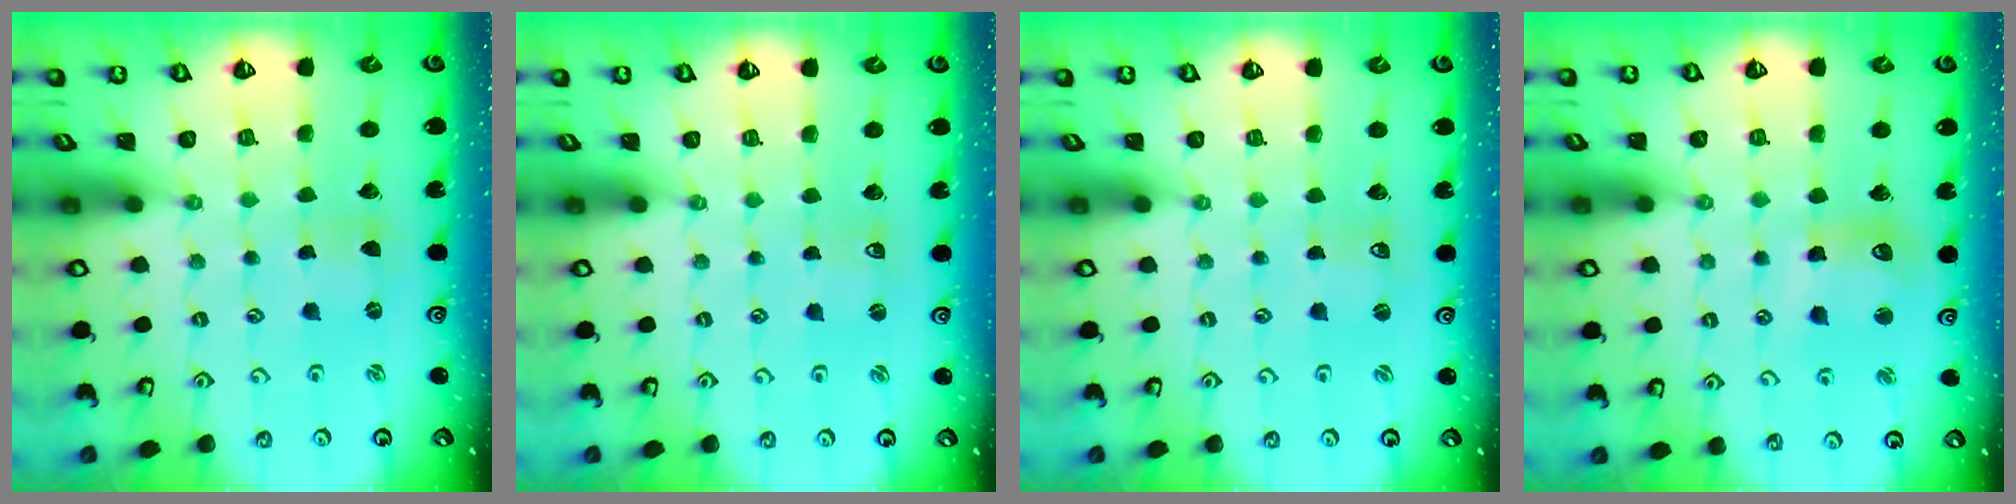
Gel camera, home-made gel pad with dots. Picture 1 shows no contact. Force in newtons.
{"total": 2.3, "press": 2.2, "slide": 0.4}
{"total": 1.5, "press": 1.5, "slide": 0.1}
{"total": 10.4, "press": 10.3, "slide": 1.4}